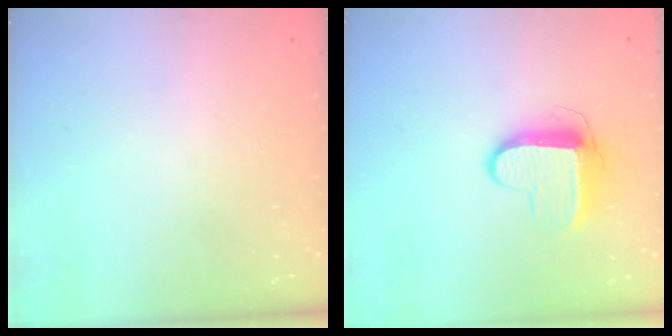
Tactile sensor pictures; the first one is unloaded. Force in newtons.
{"total": 8.9, "press": 8.9, "slide": 0.9}